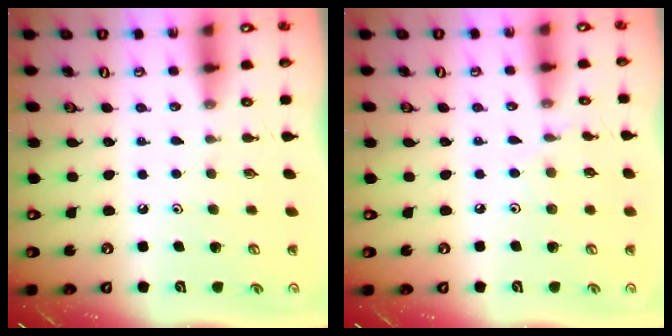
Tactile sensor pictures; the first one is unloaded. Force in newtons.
{"total": 2.7, "press": 2.7, "slide": 0.4}